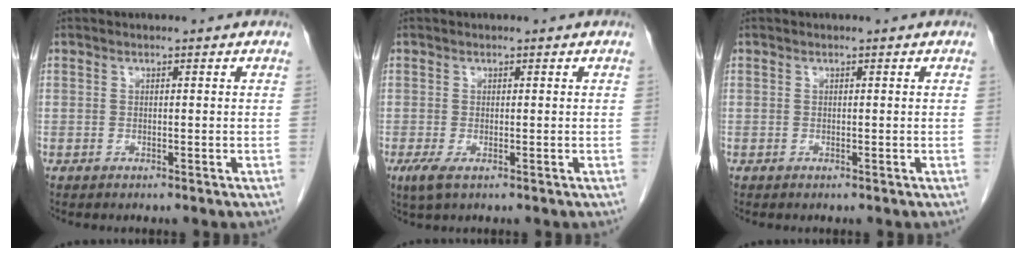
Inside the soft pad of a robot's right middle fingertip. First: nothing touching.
{"total": 2.2, "force": [-1.0, 0.5, 1.9], "torque": [-0.045, -0.009, -0.015]}
{"total": 0.0}